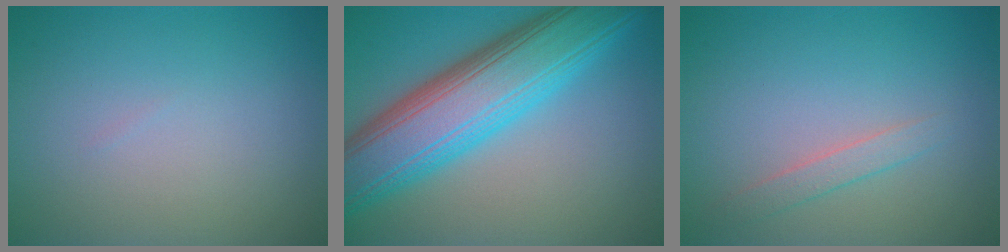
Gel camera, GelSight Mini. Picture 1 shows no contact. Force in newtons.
{"total": 11.1, "press": 11.1, "slide": 0.3}
{"total": 1.5, "press": 1.5, "slide": 0.1}